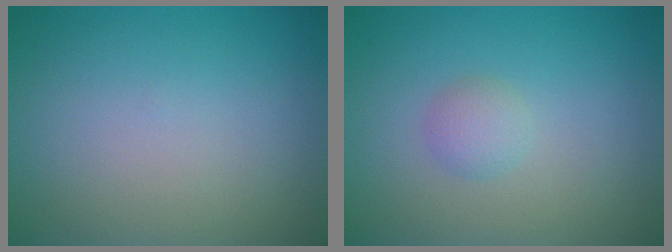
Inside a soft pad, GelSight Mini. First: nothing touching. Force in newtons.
{"total": 1.4, "press": 1.4, "slide": 0.1}